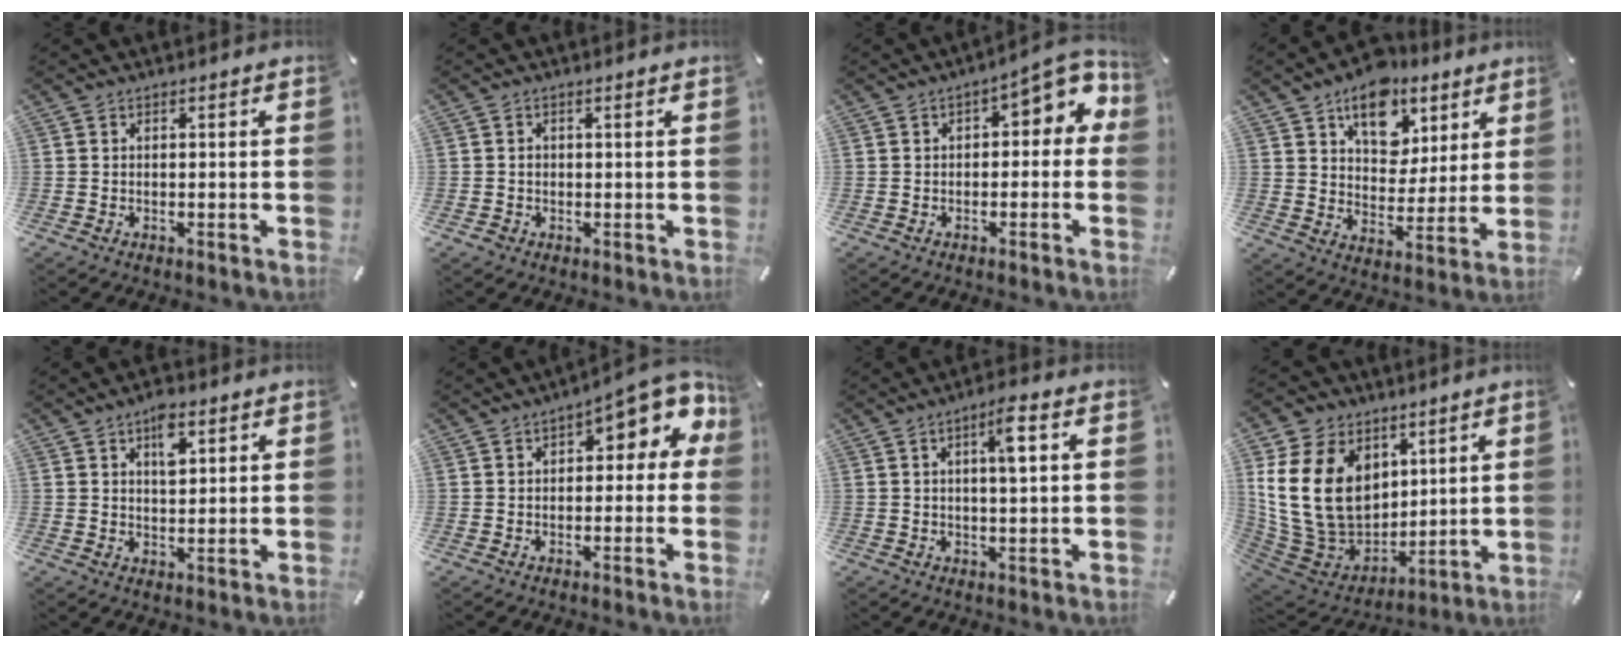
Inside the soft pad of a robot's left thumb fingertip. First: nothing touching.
{"total": 1.1, "force": [0.1, 1.0, 0.6], "torque": [-0.012, 0.006, 0.000]}
{"total": 8.3, "force": [2.5, 3.9, 6.8], "torque": [-0.084, -0.021, 0.035]}
{"total": 13.5, "force": [8.2, 9.1, 5.5], "torque": [-0.077, -0.052, 0.148]}
{"total": 5.8, "force": [2.7, 3.0, 4.2], "torque": [-0.058, -0.006, 0.041]}
{"total": 9.1, "force": [3.5, 4.0, 7.4], "torque": [-0.096, -0.021, 0.055]}
{"total": 6.1, "force": [1.5, 1.1, 5.8], "torque": [-0.097, -0.002, 0.018]}
{"total": 21.3, "force": [5.3, 16.2, 12.8], "torque": [-0.274, -0.034, 0.101]}